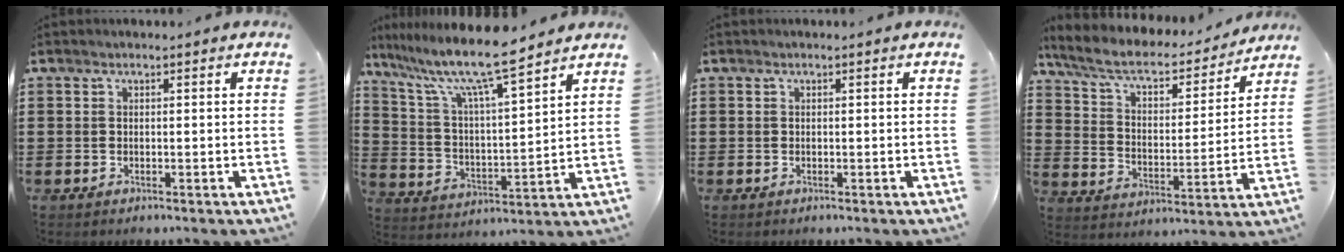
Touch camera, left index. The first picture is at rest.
{"total": 10.9, "force": [9.2, 0.4, 5.9], "torque": [-0.148, -0.049, 0.154]}
{"total": 0.0}
{"total": 6.8, "force": [5.5, 1.9, 3.5], "torque": [-0.092, -0.034, 0.090]}